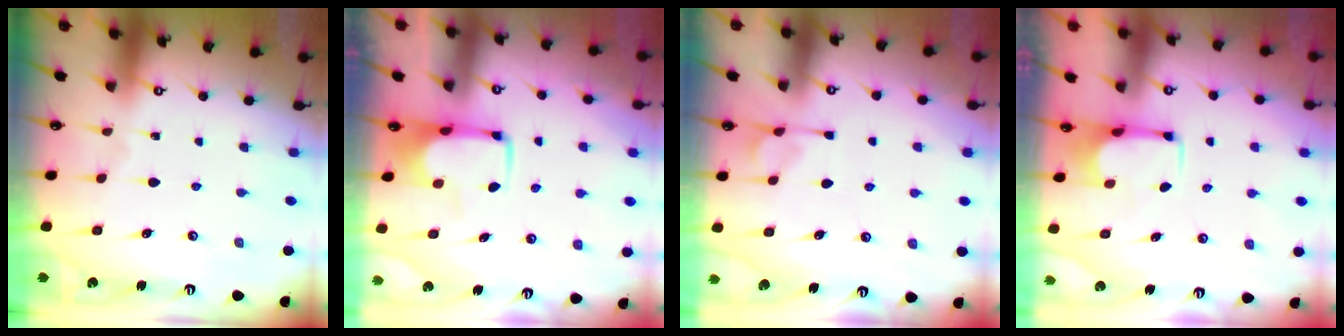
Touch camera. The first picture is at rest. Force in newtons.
{"total": 1.8, "press": 1.8, "slide": 0.5}
{"total": 1.2, "press": 0.6, "slide": 1.1}
{"total": 2.7, "press": 2.6, "slide": 0.9}